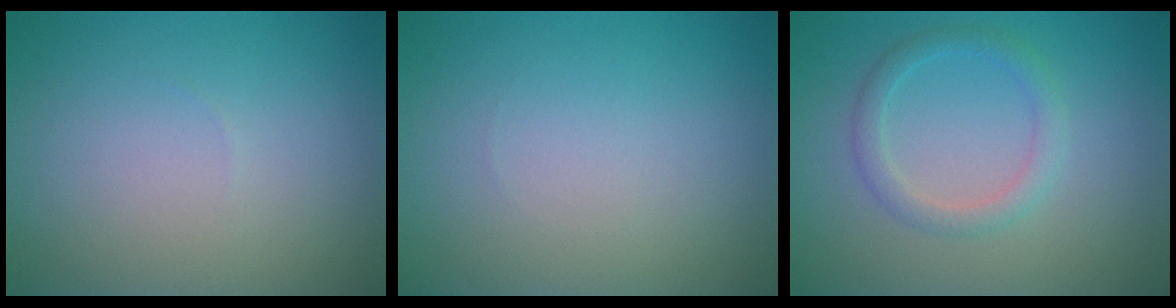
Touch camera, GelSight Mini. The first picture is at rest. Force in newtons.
{"total": 0.0}
{"total": 2.1, "press": 2.1, "slide": 0.1}